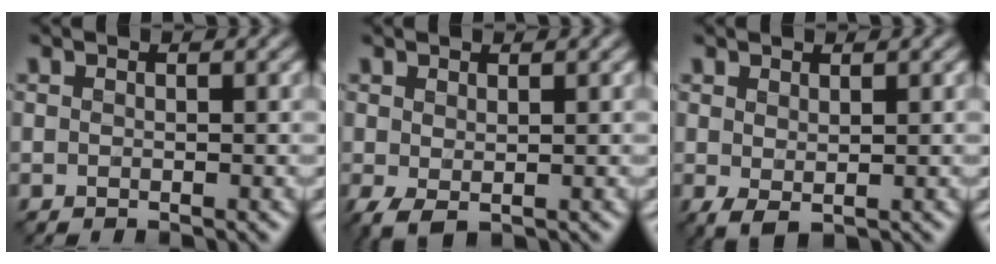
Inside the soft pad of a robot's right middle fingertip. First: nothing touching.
{"total": 1.7, "force": [-0.2, 0.9, 1.4], "torque": [-0.038, -0.002, 0.000]}
{"total": 1.4, "force": [0.3, 0.7, 1.2], "torque": [-0.031, -0.001, 0.009]}